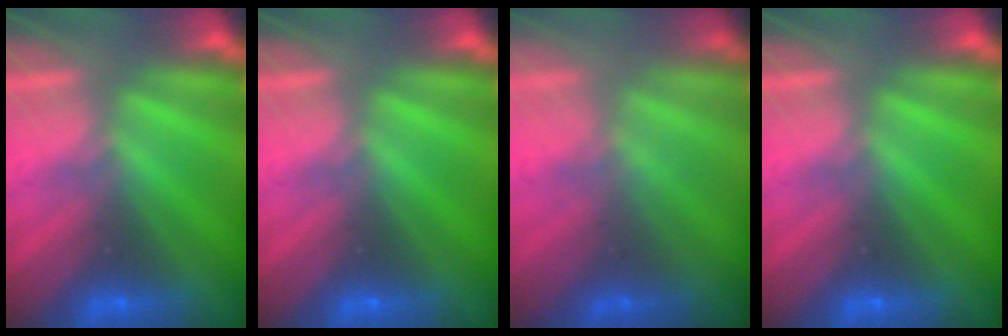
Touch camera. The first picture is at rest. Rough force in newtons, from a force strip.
{"total": 0.0}
{"total": 1.3}
{"total": 0.0}